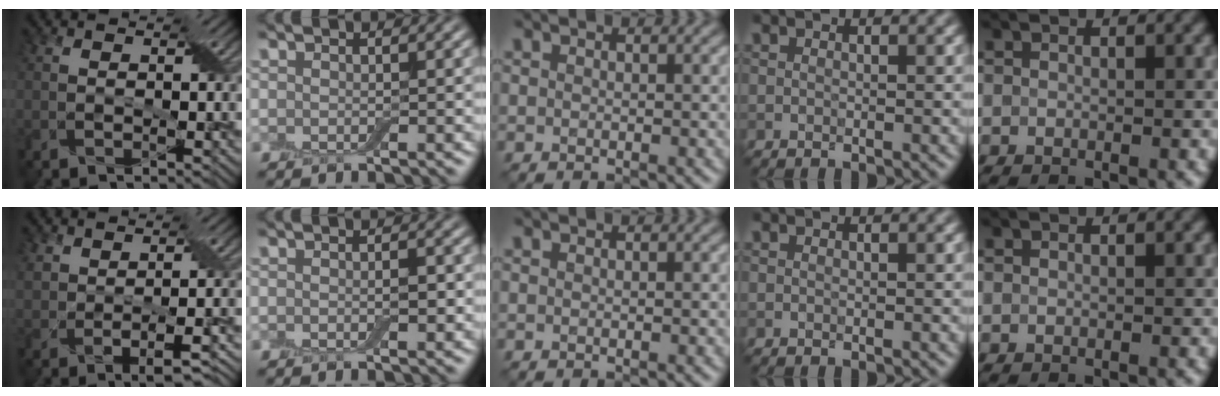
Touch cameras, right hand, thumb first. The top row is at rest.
{"thumb": {"total": 5.5, "force": [-0.7, 3.0, 4.6], "torque": [-0.083, -0.005, -0.005]}, "index": {"total": 1.4, "force": [-0.2, 0.5, 1.2], "torque": [-0.019, 0.001, -0.004]}}